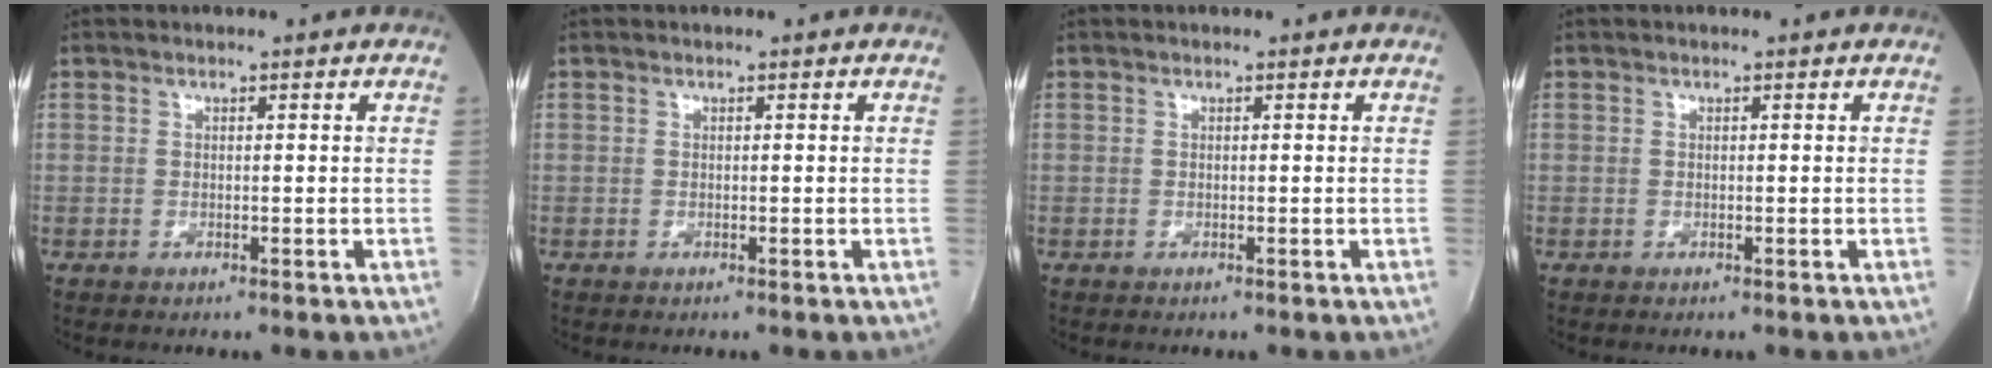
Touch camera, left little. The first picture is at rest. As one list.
[{"total": 0.0}, {"total": 0.0}, {"total": 0.0}]